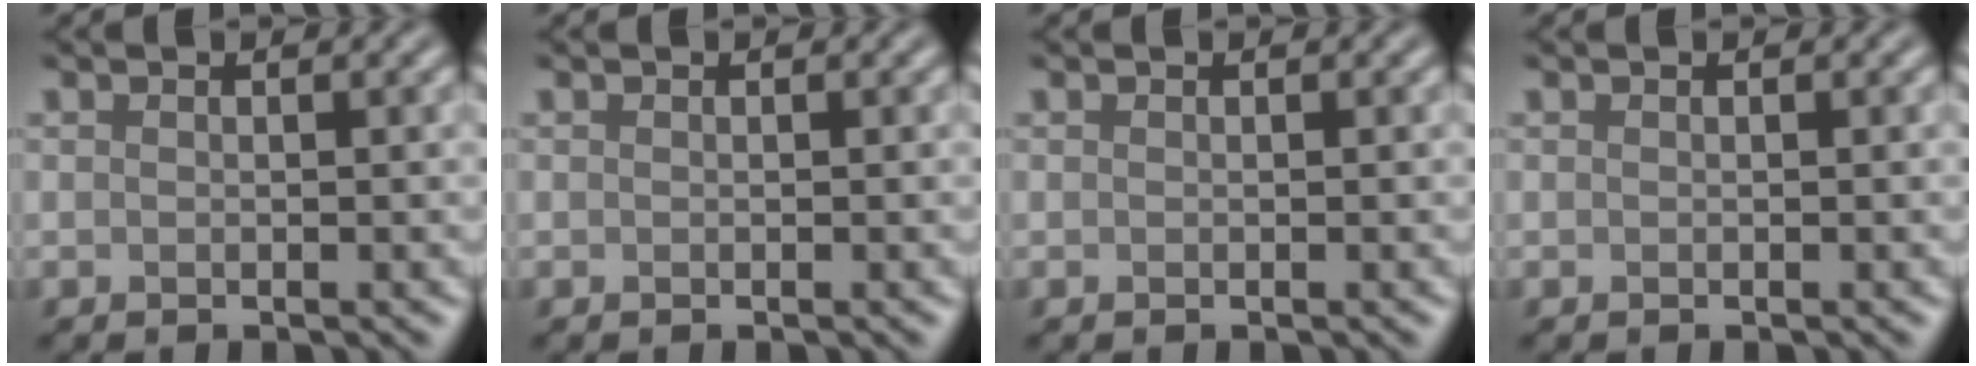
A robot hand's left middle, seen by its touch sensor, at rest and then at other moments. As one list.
[{"total": 0.0}, {"total": 0.0}, {"total": 0.0}]